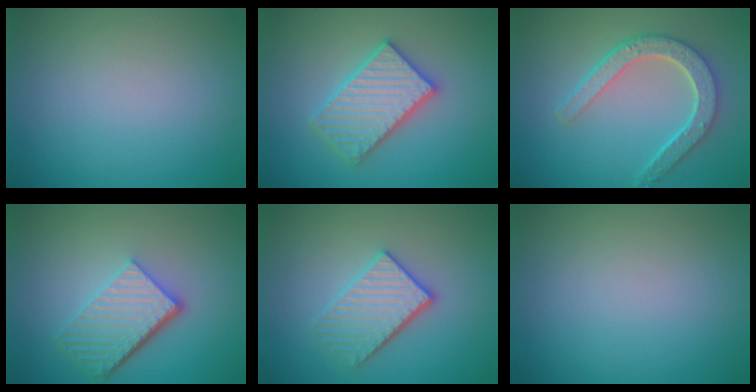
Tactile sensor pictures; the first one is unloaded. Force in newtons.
{"total": 4.1, "press": 4.0, "slide": 0.7}
{"total": 5.0, "press": 4.0, "slide": 3.1}
{"total": 5.6, "press": 3.9, "slide": 4.0}
{"total": 3.5, "press": 3.3, "slide": 1.3}
{"total": 0.0}